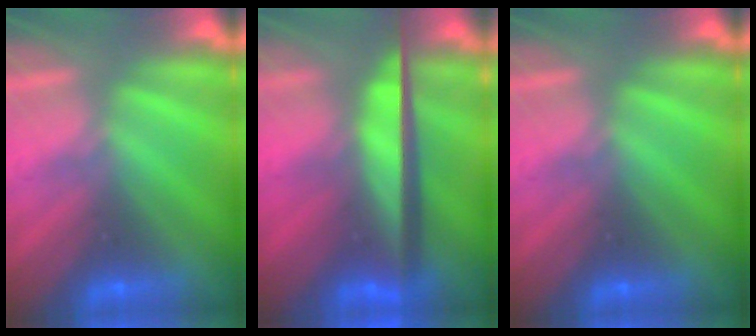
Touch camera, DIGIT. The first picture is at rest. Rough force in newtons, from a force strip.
{"total": 7.8}
{"total": 0.0}